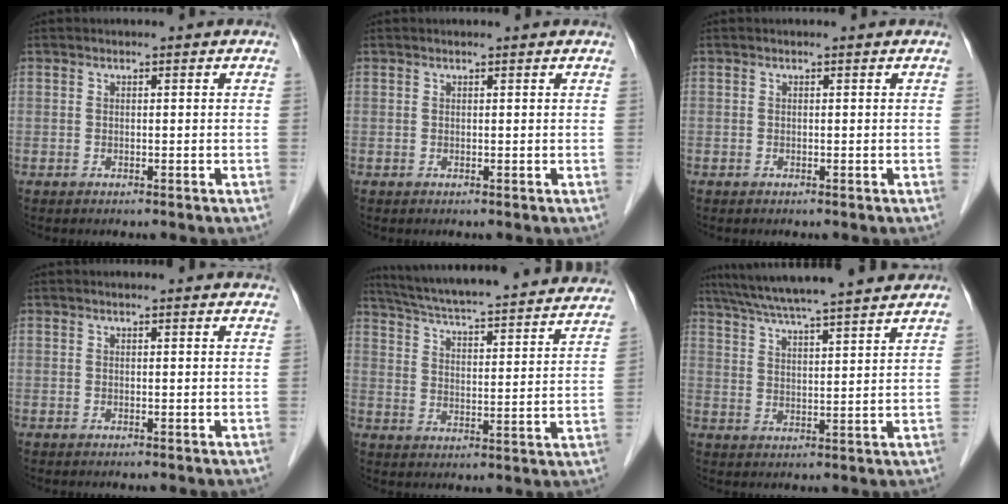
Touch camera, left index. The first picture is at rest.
{"total": 1.6, "force": [1.5, 0.1, 0.5], "torque": [-0.012, 0.011, 0.017]}
{"total": 0.0}
{"total": 6.2, "force": [5.9, 0.8, 1.8], "torque": [-0.017, 0.014, 0.051]}
{"total": 29.8, "force": [26.8, 3.9, 12.7], "torque": [-0.206, -0.038, 0.340]}
{"total": 19.2, "force": [16.8, 0.7, 9.4], "torque": [-0.162, 0.032, 0.245]}